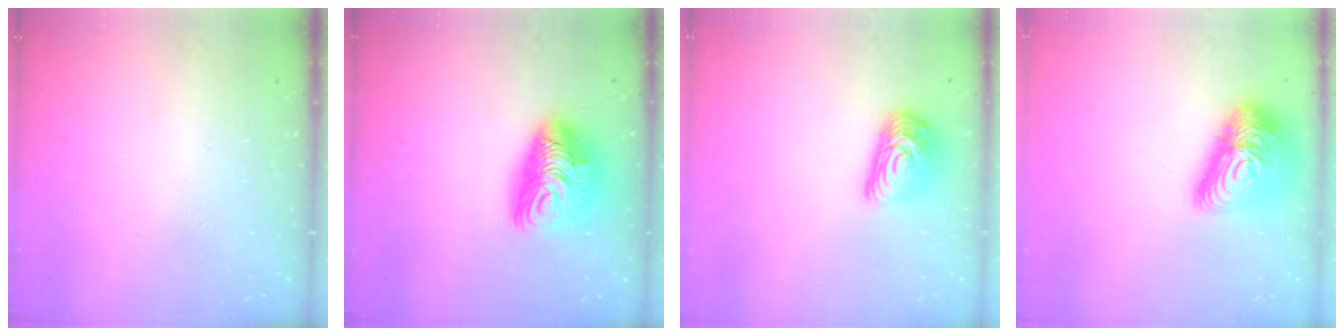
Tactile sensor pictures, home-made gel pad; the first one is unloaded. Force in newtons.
{"total": 13.9, "press": 13.8, "slide": 1.5}
{"total": 11.6, "press": 11.5, "slide": 1.0}
{"total": 19.5, "press": 19.5, "slide": 1.0}